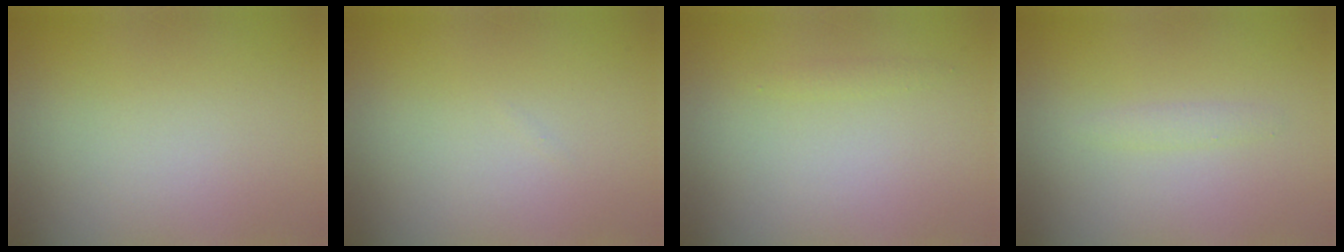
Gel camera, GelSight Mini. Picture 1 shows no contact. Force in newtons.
{"total": 0.0}
{"total": 0.5, "press": 0.5, "slide": 0.0}
{"total": 0.9, "press": 0.9, "slide": 0.0}